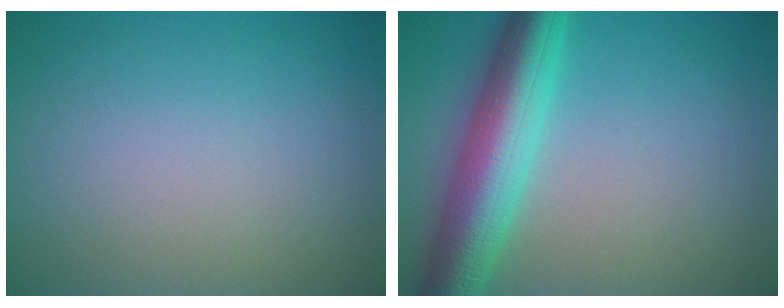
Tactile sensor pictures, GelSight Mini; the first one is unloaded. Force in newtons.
{"total": 8.0, "press": 7.9, "slide": 0.2}